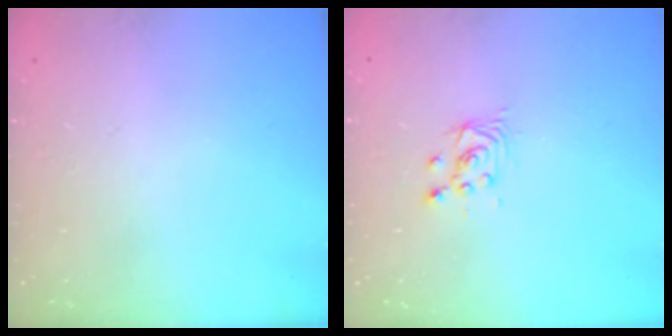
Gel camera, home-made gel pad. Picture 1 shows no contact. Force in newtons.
{"total": 2.6, "press": 2.6, "slide": 0.1}